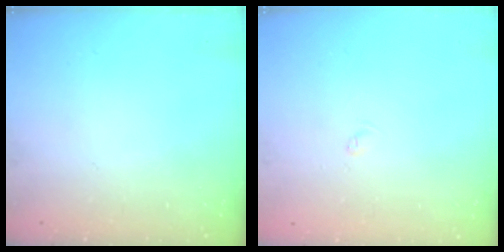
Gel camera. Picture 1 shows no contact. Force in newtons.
{"total": 1.9, "press": 1.9, "slide": 0.3}